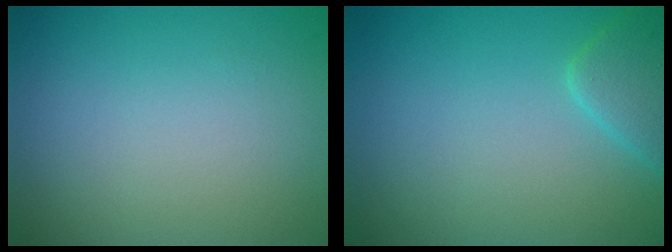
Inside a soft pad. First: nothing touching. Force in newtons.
{"total": 2.7, "press": 2.7, "slide": 0.2}